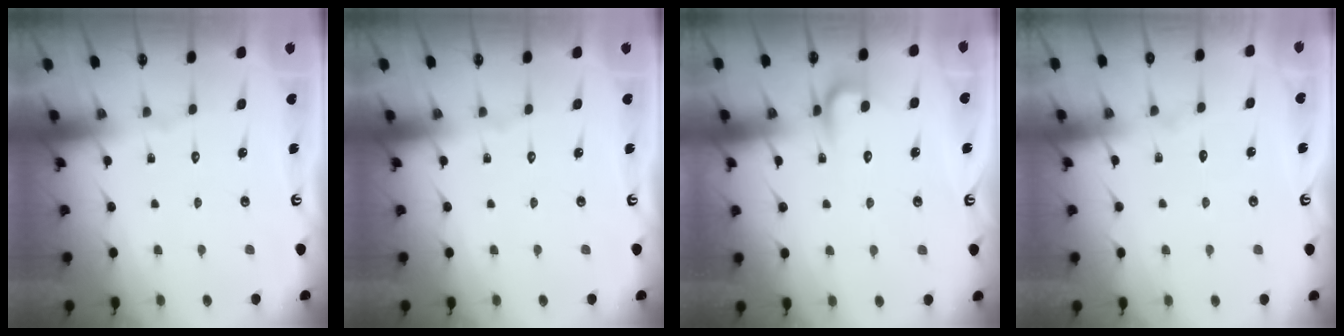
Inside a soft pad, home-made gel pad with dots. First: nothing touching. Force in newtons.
{"total": 0.0}
{"total": 4.1, "press": 4.1, "slide": 0.5}
{"total": 4.5, "press": 4.5, "slide": 0.6}